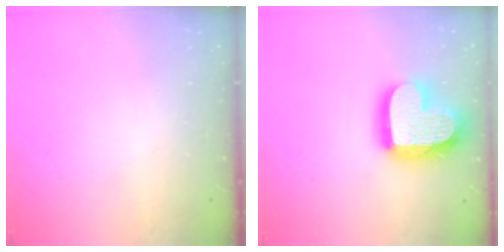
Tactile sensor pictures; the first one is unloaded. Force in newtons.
{"total": 22.4, "press": 22.4, "slide": 1.9}